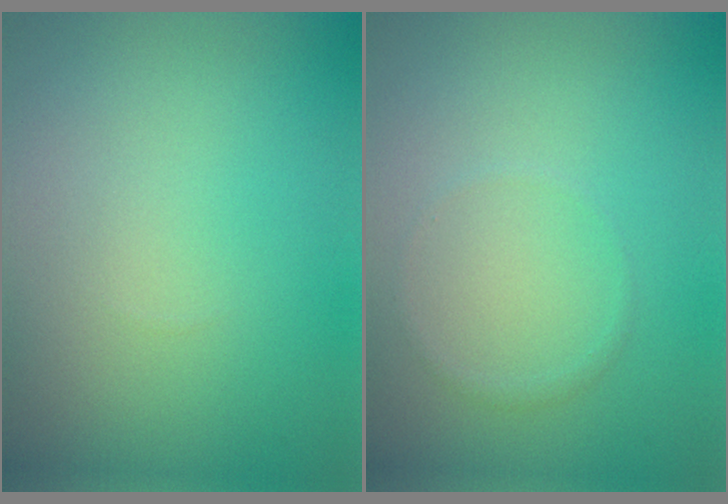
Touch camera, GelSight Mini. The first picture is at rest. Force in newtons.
{"total": 0.6, "press": 0.6, "slide": 0.1}